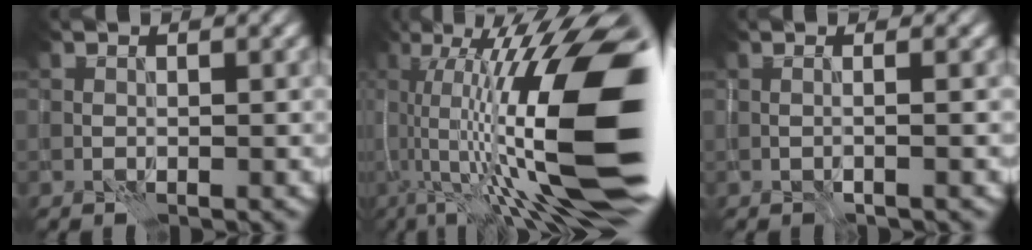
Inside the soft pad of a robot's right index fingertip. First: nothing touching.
{"total": 18.1, "force": [0.7, 5.4, 17.3], "torque": [-0.264, 0.033, 0.009]}
{"total": 1.6, "force": [-0.1, 0.5, 1.5], "torque": [-0.015, -0.001, -0.015]}